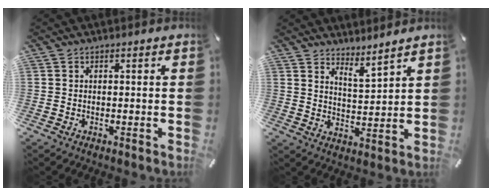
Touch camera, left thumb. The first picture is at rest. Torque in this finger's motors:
{"motor_torque": [0.36, 0.36, -0.10, -0.05, -0.09]}